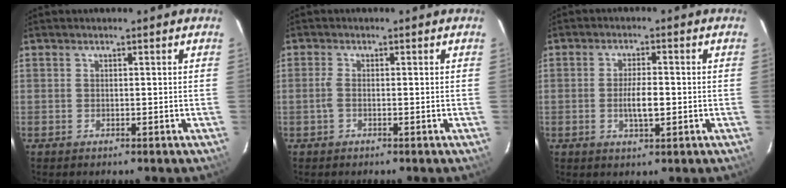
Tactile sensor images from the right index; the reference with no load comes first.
{"total": 1.5, "force": [-0.4, 0.4, 1.4], "torque": [-0.032, 0.001, -0.010]}
{"total": 4.6, "force": [-0.8, 1.4, 4.3], "torque": [-0.079, -0.004, -0.010]}